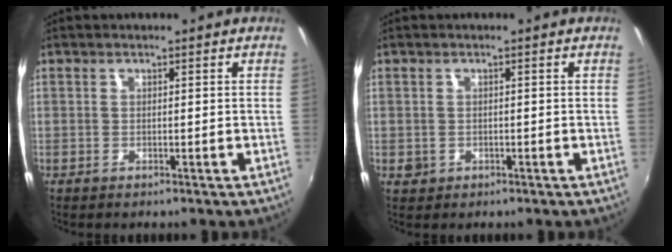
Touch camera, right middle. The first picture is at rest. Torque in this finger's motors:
{"motor_torque": [0.17, -0.19, 0.03, 0.01]}